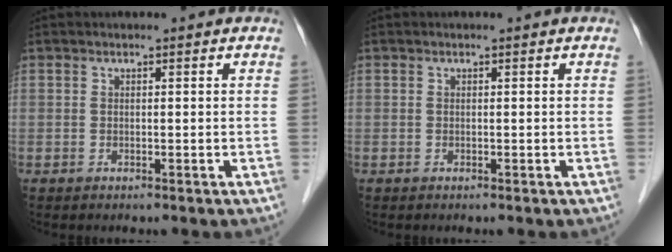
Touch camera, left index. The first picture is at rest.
{"total": 0.0}